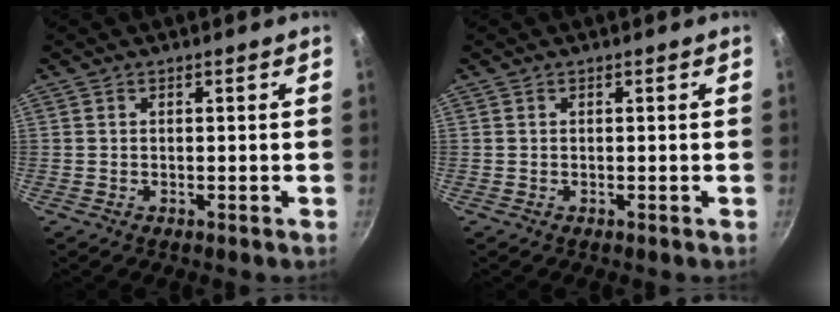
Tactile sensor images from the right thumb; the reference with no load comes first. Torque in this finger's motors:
{"motor_torque": [0.00, 0.00, 0.04, -0.04, 0.00]}